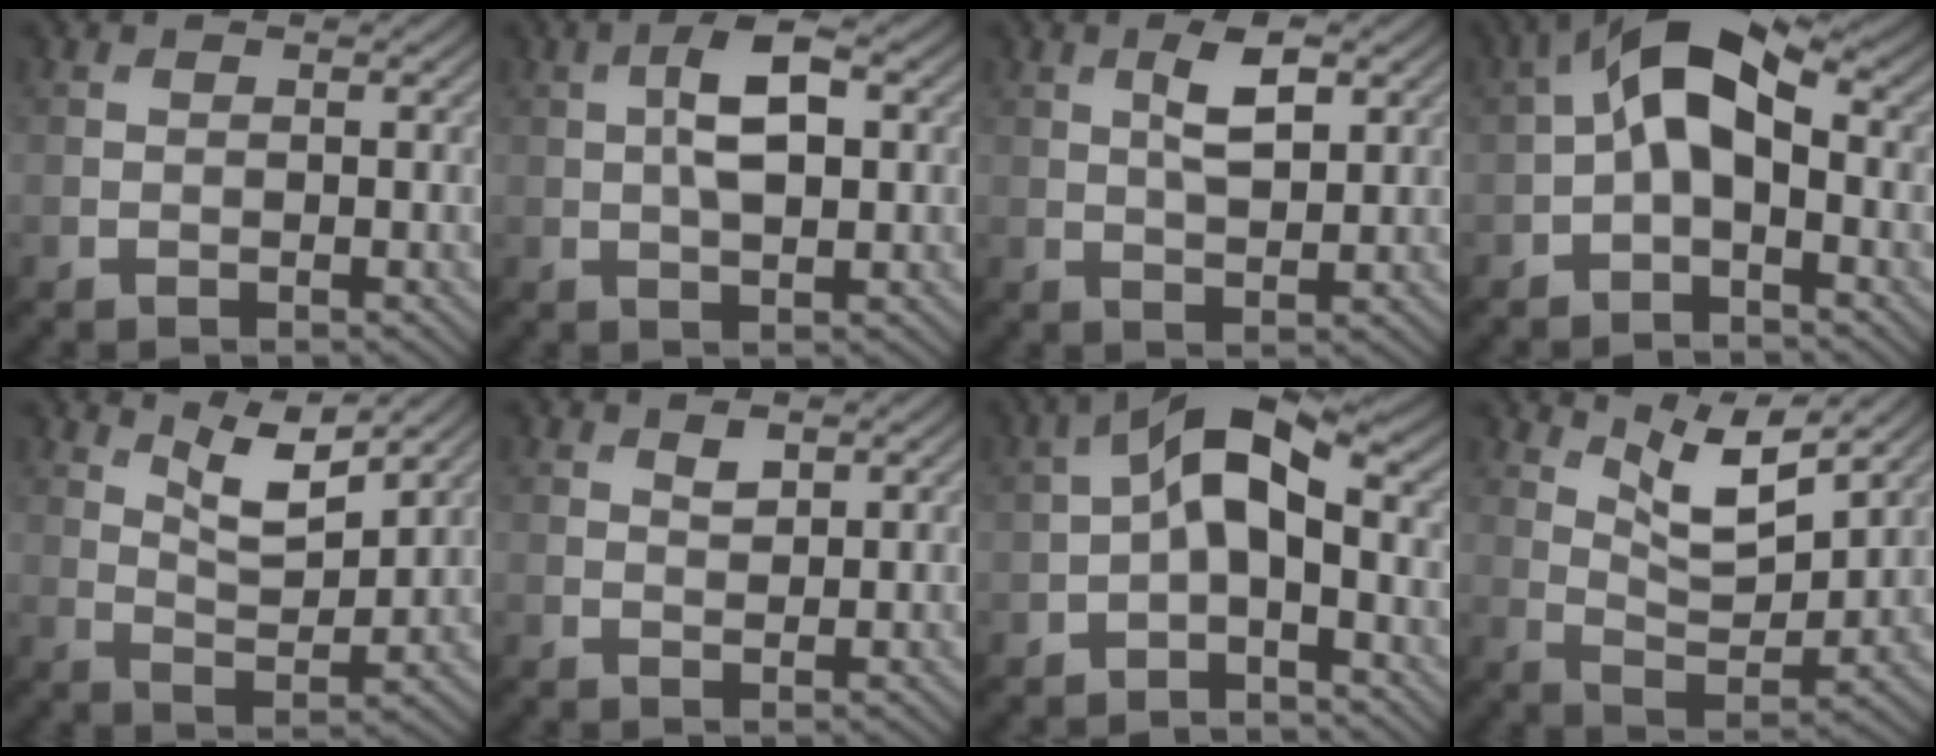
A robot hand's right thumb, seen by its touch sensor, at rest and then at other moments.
{"total": 5.8, "force": [1.0, 2.4, 5.2], "torque": [-0.098, 0.008, 0.014]}
{"total": 4.5, "force": [1.6, 1.8, 3.9], "torque": [-0.078, -0.001, 0.030]}
{"total": 7.6, "force": [-0.1, 4.0, 6.5], "torque": [-0.122, 0.021, -0.015]}
{"total": 6.2, "force": [4.4, 1.7, 4.1], "torque": [-0.084, -0.009, 0.085]}
{"total": 1.5, "force": [1.0, 0.7, 0.9], "torque": [-0.016, -0.002, 0.020]}
{"total": 6.8, "force": [-0.6, 3.3, 5.9], "torque": [-0.109, 0.015, -0.020]}
{"total": 8.0, "force": [5.7, 2.1, 5.2], "torque": [-0.108, -0.010, 0.105]}